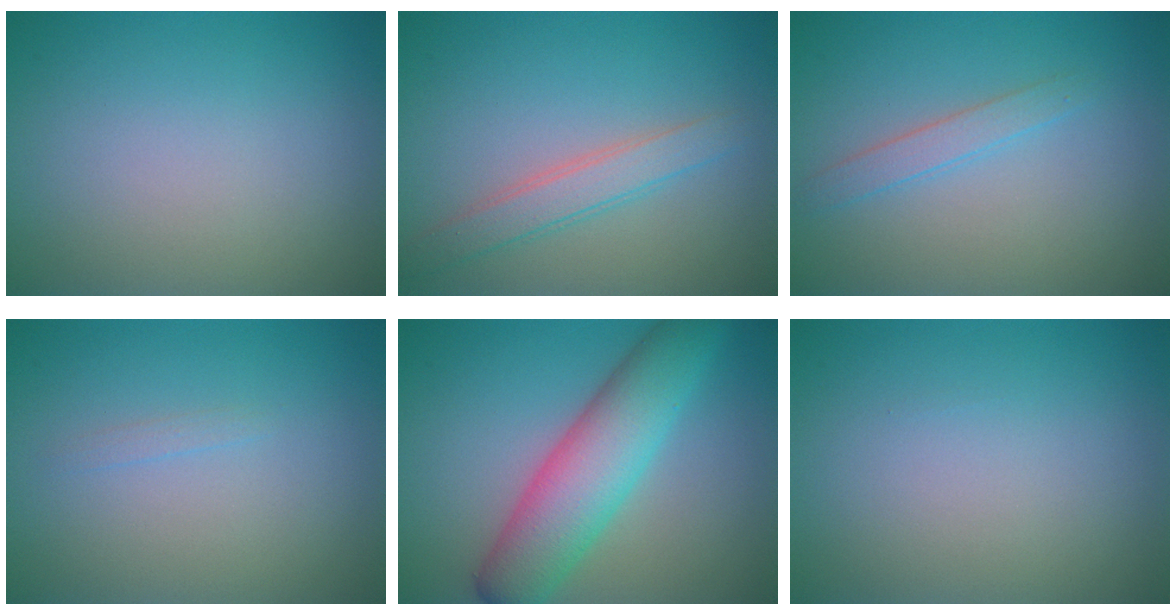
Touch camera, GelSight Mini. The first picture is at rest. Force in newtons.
{"total": 2.5, "press": 2.5, "slide": 0.1}
{"total": 1.6, "press": 1.6, "slide": 0.2}
{"total": 0.5, "press": 0.5, "slide": 0.1}
{"total": 7.3, "press": 7.3, "slide": 0.3}
{"total": 0.0}